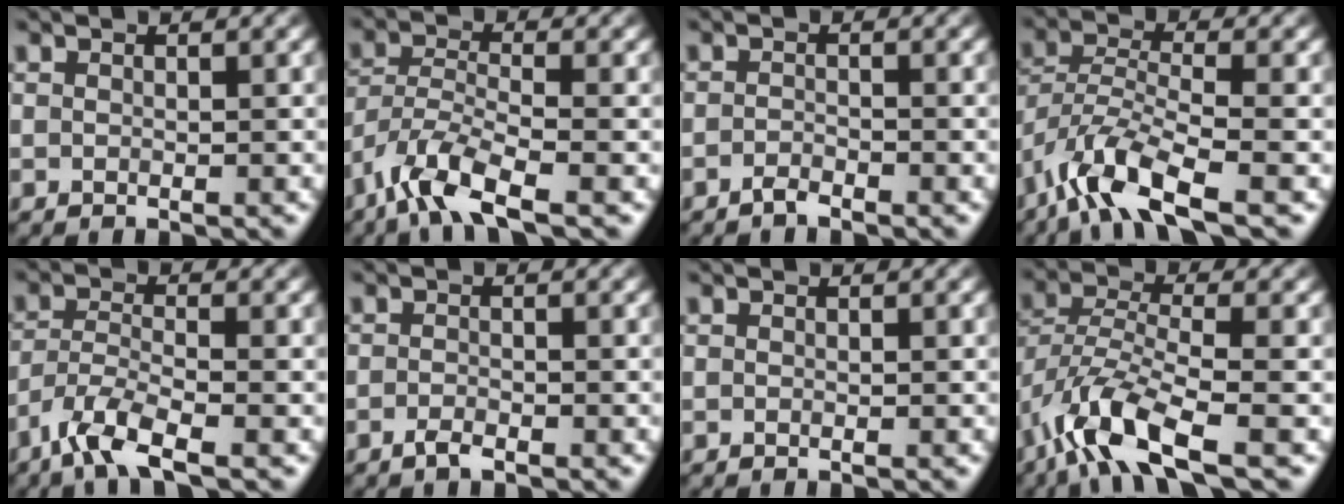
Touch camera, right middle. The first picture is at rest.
{"total": 6.2, "force": [-4.3, 1.6, 4.3], "torque": [-0.088, -0.005, -0.093]}
{"total": 1.1, "force": [-0.9, 0.2, 0.6], "torque": [-0.011, 0.003, -0.021]}
{"total": 7.0, "force": [-4.7, 1.8, 4.9], "torque": [-0.096, -0.002, -0.100]}
{"total": 4.8, "force": [-3.4, 1.0, 3.2], "torque": [-0.067, -0.007, -0.075]}
{"total": 1.2, "force": [-0.8, 0.4, 0.8], "torque": [-0.019, 0.001, -0.017]}
{"total": 0.0}
{"total": 8.0, "force": [-4.9, 2.2, 5.9], "torque": [-0.117, -0.001, -0.105]}